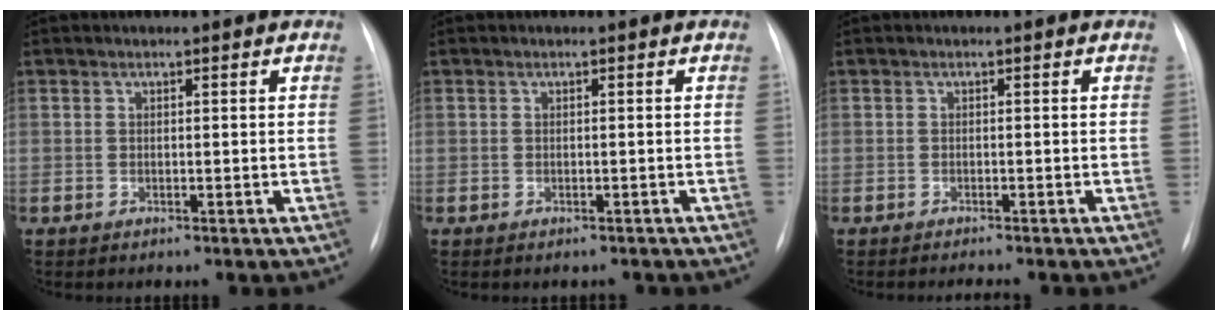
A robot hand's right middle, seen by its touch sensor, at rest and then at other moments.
{"total": 1.5, "force": [-1.4, 0.5, 0.4], "torque": [-0.007, -0.001, -0.015]}
{"total": 2.7, "force": [-2.4, 0.2, 1.2], "torque": [-0.014, -0.002, -0.028]}